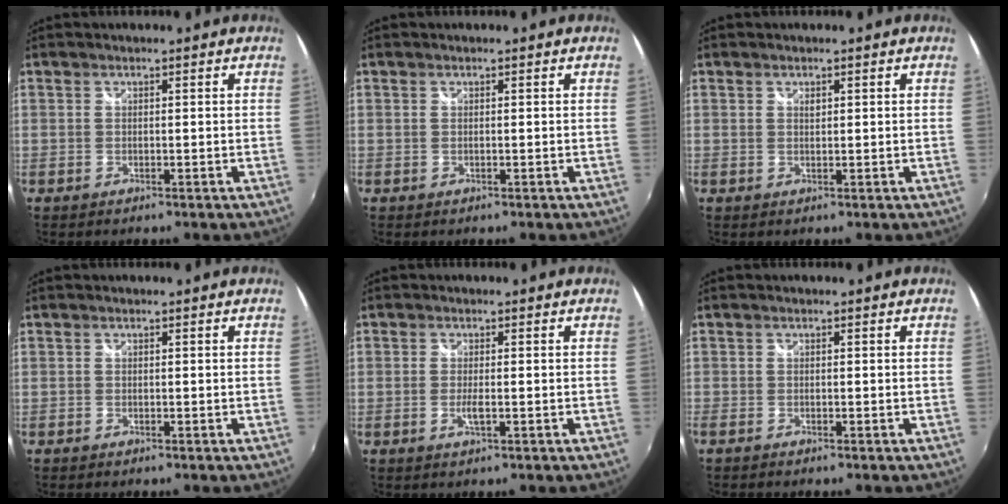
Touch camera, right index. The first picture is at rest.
{"total": 0.0}
{"total": 0.6, "force": [0.5, 0.3, 0.3], "torque": [-0.005, 0.002, 0.008]}
{"total": 0.0}
{"total": 2.0, "force": [-0.6, 0.3, 1.9], "torque": [-0.038, -0.004, -0.011]}
{"total": 0.7, "force": [-0.7, 0.0, 0.3], "torque": [-0.008, -0.003, -0.017]}